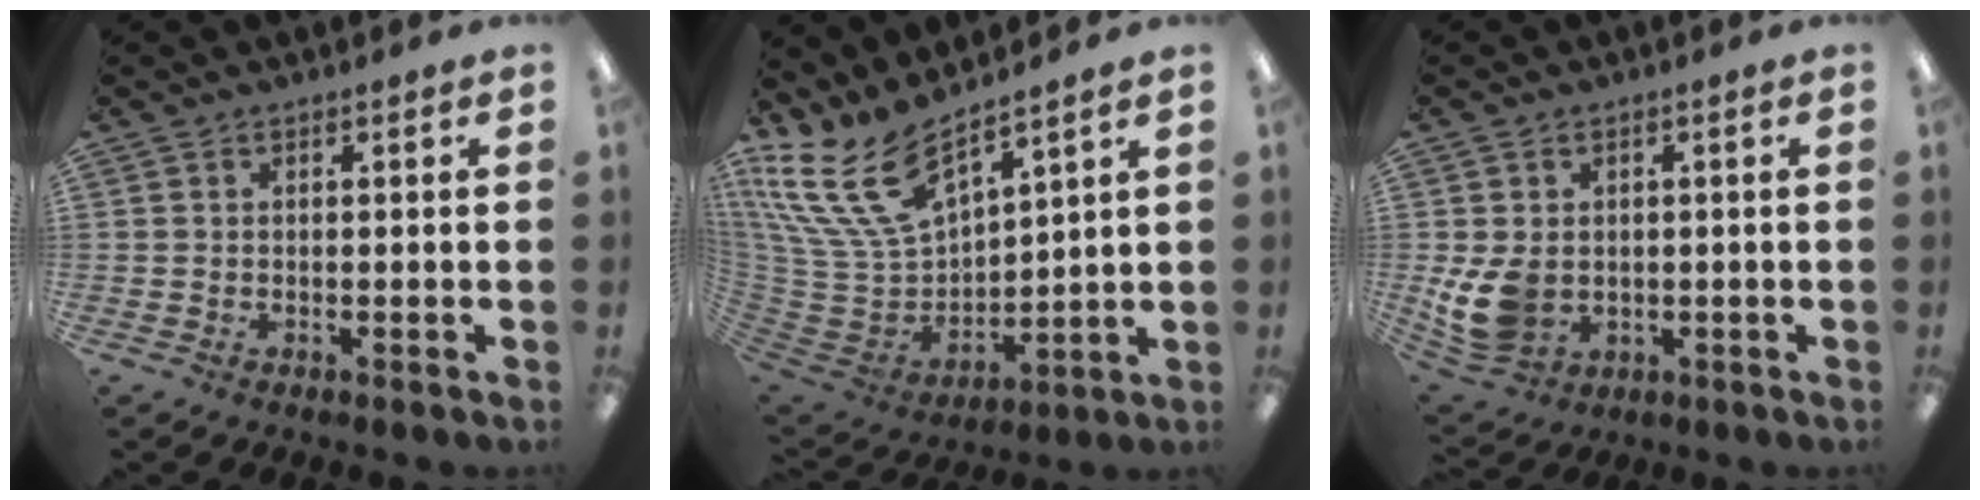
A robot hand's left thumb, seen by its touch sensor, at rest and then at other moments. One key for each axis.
{"total": 19.5, "fx": 12.5, "fy": 9.6, "fz": 11.5, "tx": -0.269, "ty": -0.077, "tz": 0.229}
{"total": 8.6, "fx": -0.3, "fy": 6.4, "fz": 5.7, "tx": -0.127, "ty": -0.002, "tz": 0.002}